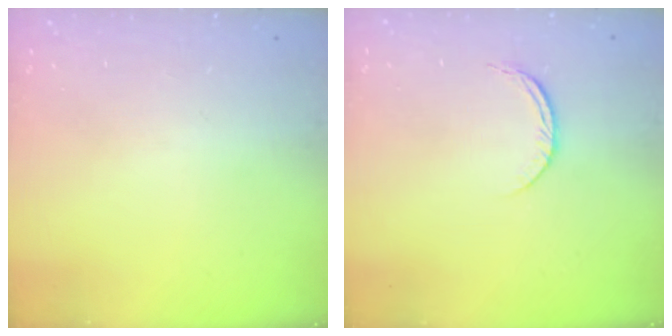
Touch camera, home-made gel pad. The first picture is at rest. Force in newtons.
{"total": 4.9, "press": 4.9, "slide": 0.5}